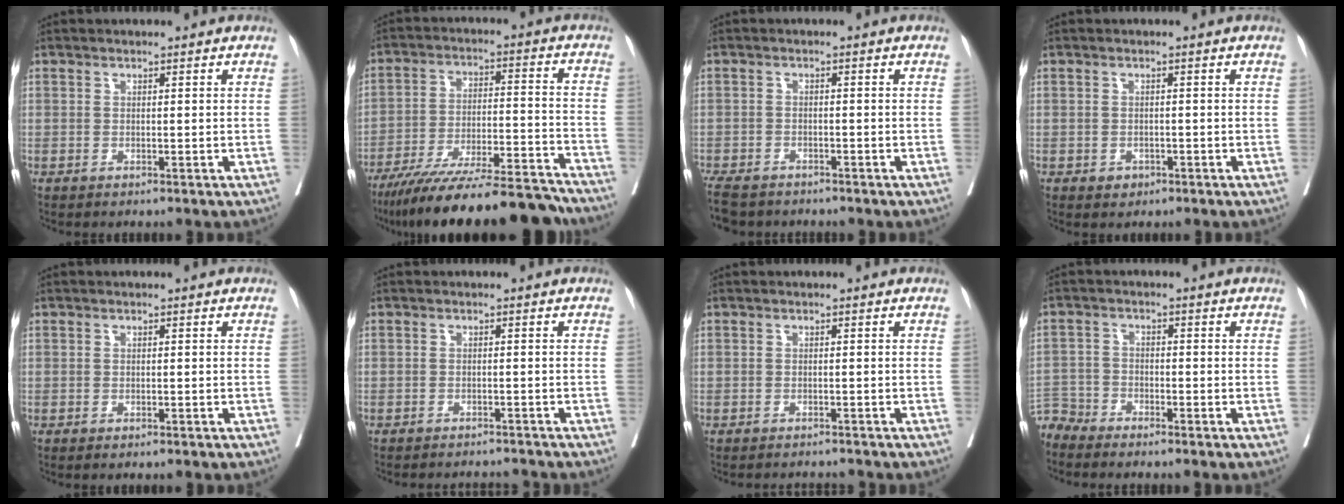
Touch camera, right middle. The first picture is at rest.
{"total": 22.9, "force": [-20.5, 2.0, 10.0], "torque": [-0.133, -0.018, -0.309]}
{"total": 7.3, "force": [-6.1, 2.9, 2.8], "torque": [-0.058, -0.012, -0.096]}
{"total": 1.5, "force": [-0.8, 1.2, 0.5], "torque": [-0.009, 0.002, -0.007]}
{"total": 0.9, "force": [-0.7, 0.3, 0.5], "torque": [-0.011, -0.002, -0.008]}
{"total": 5.0, "force": [-5.0, 0.4, 0.4], "torque": [-0.004, -0.005, -0.063]}
{"total": 2.7, "force": [-2.7, 0.0, 0.0], "torque": [0.004, -0.009, -0.038]}
{"total": 4.4, "force": [-4.3, 0.6, -0.4], "torque": [0.012, -0.007, -0.085]}